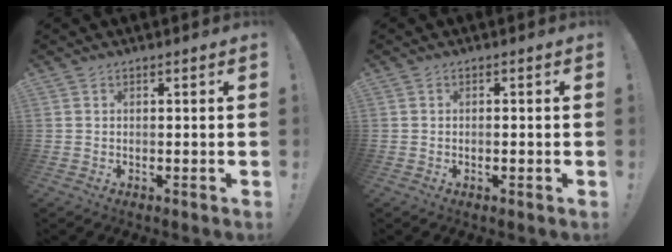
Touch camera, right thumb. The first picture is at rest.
{"total": 0.7, "force": [-0.5, 0.1, 0.5], "torque": [-0.017, 0.003, -0.006]}